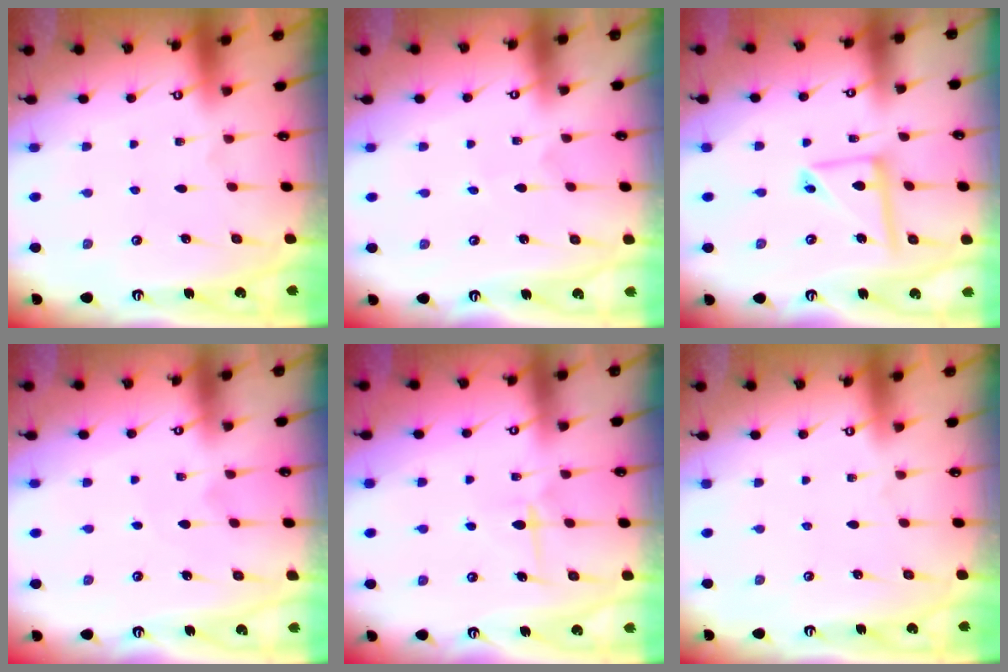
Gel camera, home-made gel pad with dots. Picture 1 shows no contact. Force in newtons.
{"total": 1.6, "press": 1.6, "slide": 0.1}
{"total": 9.7, "press": 9.7, "slide": 0.8}
{"total": 3.6, "press": 3.5, "slide": 0.4}
{"total": 6.1, "press": 6.1, "slide": 0.8}
{"total": 0.0}